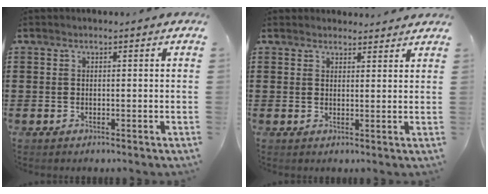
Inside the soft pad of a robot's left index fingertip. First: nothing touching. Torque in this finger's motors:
{"motor_torque": [2.14, 0.00, 0.24, 0.01]}